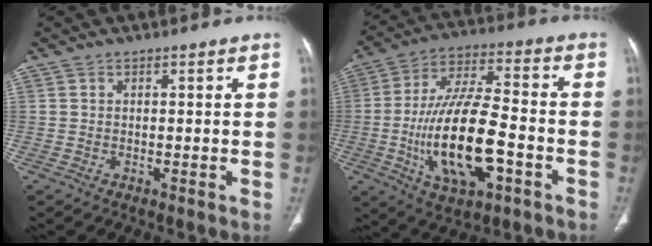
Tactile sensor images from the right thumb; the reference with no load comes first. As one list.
[{"total": 19.2, "force": [-5.2, 7.8, 16.8], "torque": [-0.306, 0.027, -0.085]}]